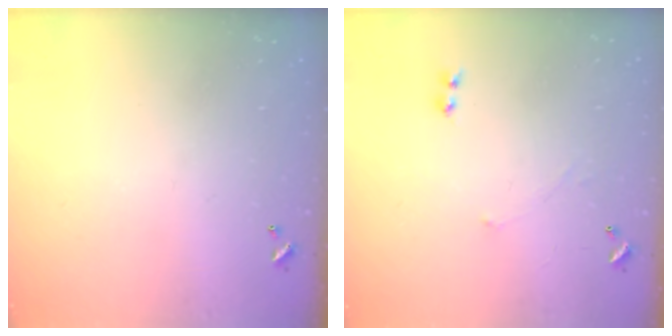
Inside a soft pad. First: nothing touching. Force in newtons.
{"total": 2.4, "press": 2.3, "slide": 0.5}